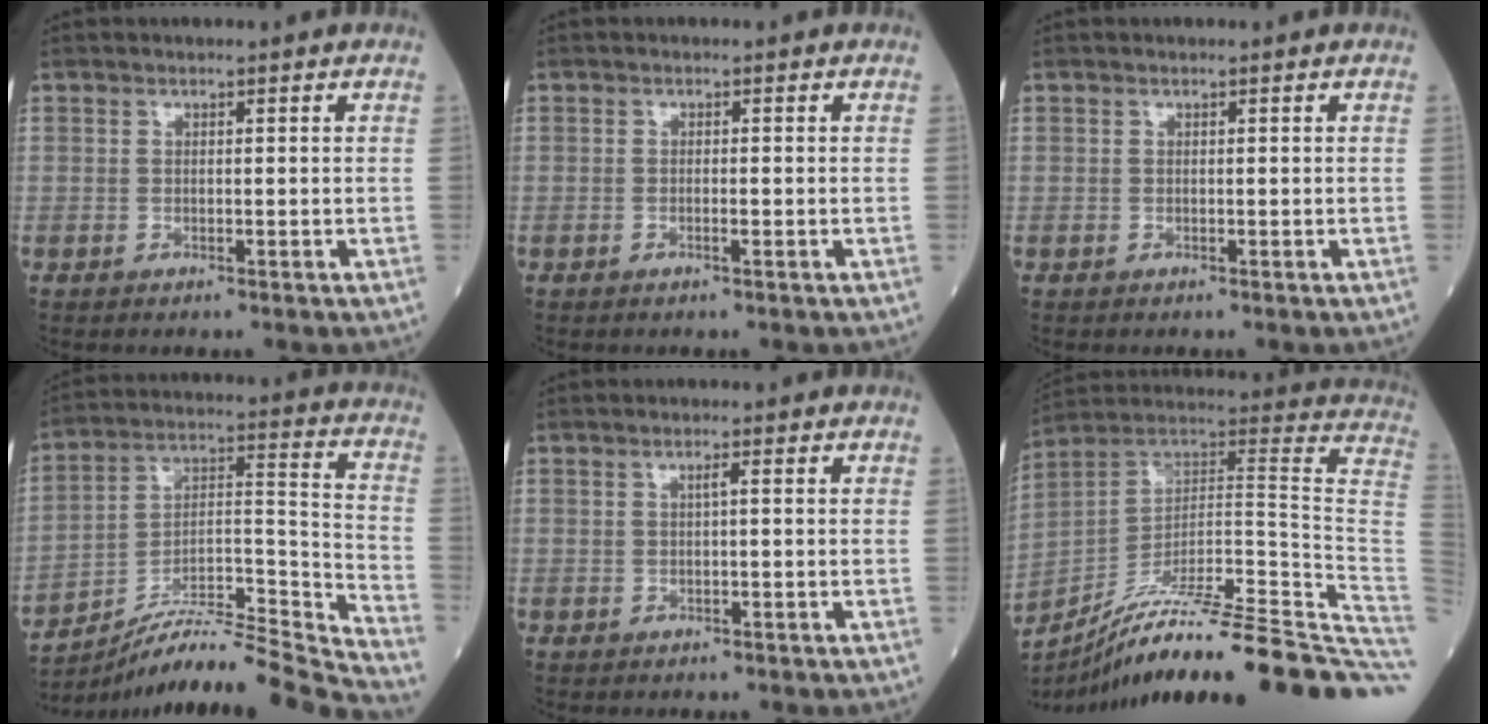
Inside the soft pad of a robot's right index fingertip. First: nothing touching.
{"total": 0.8, "force": [-0.3, 0.0, 0.8], "torque": [-0.018, 0.000, -0.006]}
{"total": 0.0}
{"total": 21.6, "force": [-20.5, -1.7, 6.6], "torque": [-0.108, 0.020, -0.325]}
{"total": 0.8, "force": [0.1, 0.0, 0.8], "torque": [-0.016, 0.003, 0.001]}
{"total": 33.0, "force": [-23.8, 0.4, 22.8], "torque": [-0.187, 0.000, -0.346]}